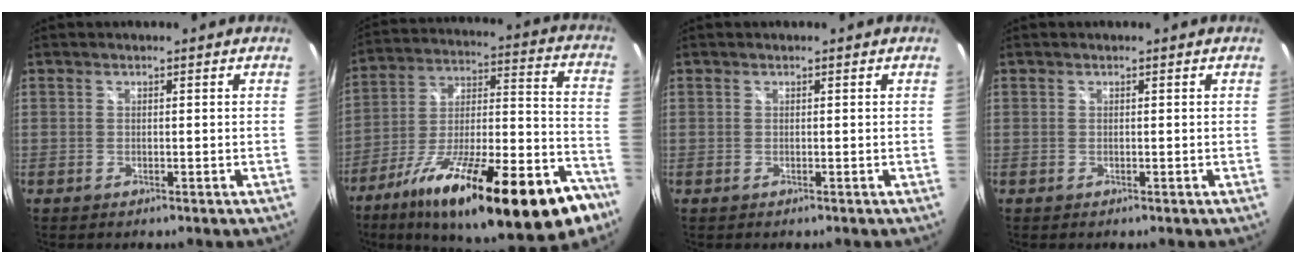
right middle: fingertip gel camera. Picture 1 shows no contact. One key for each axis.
{"total": 31.4, "fx": -19.0, "fy": 9.0, "fz": 23.3, "tx": -0.346, "ty": -0.022, "tz": -0.284}
{"total": 0.0}
{"total": 0.0}